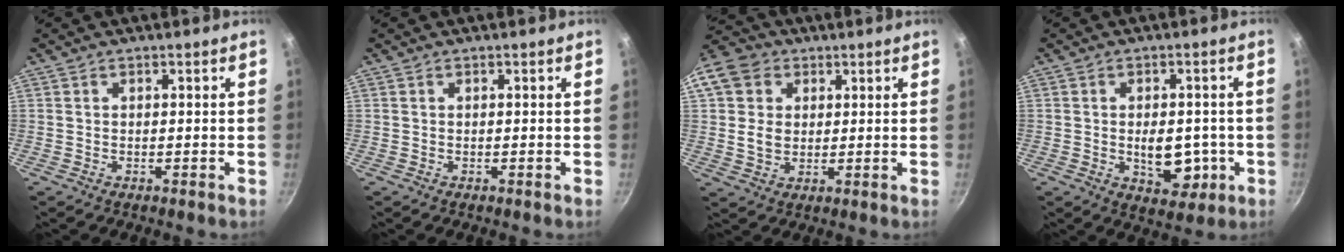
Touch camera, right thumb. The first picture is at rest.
{"total": 0.0}
{"total": 12.2, "force": [3.4, 10.0, 6.1], "torque": [-0.111, 0.010, 0.054]}
{"total": 9.1, "force": [-1.5, 5.5, 7.1], "torque": [-0.064, -0.003, -0.012]}